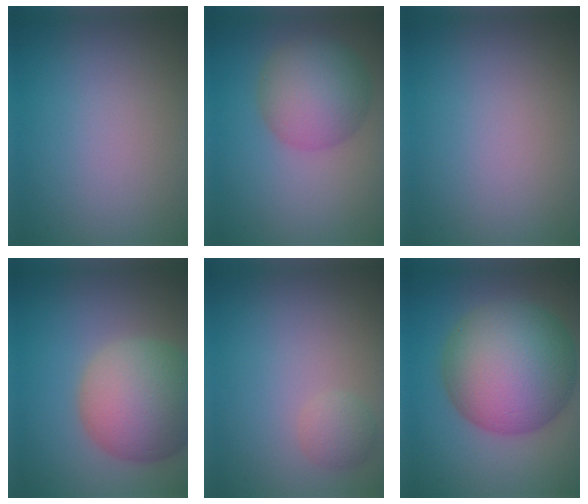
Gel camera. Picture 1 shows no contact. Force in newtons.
{"total": 6.3, "press": 6.3, "slide": 0.1}
{"total": 0.0}
{"total": 9.0, "press": 9.0, "slide": 0.4}
{"total": 1.6, "press": 1.6, "slide": 0.1}
{"total": 13.3, "press": 13.3, "slide": 0.5}